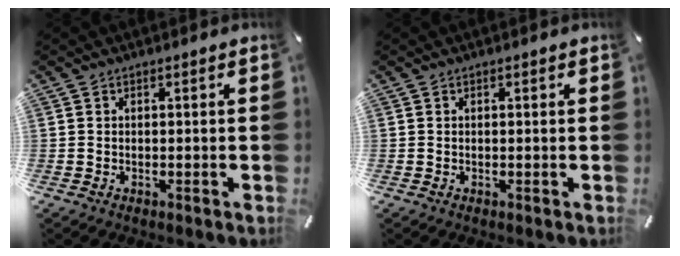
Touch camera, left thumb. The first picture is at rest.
{"total": 0.0}